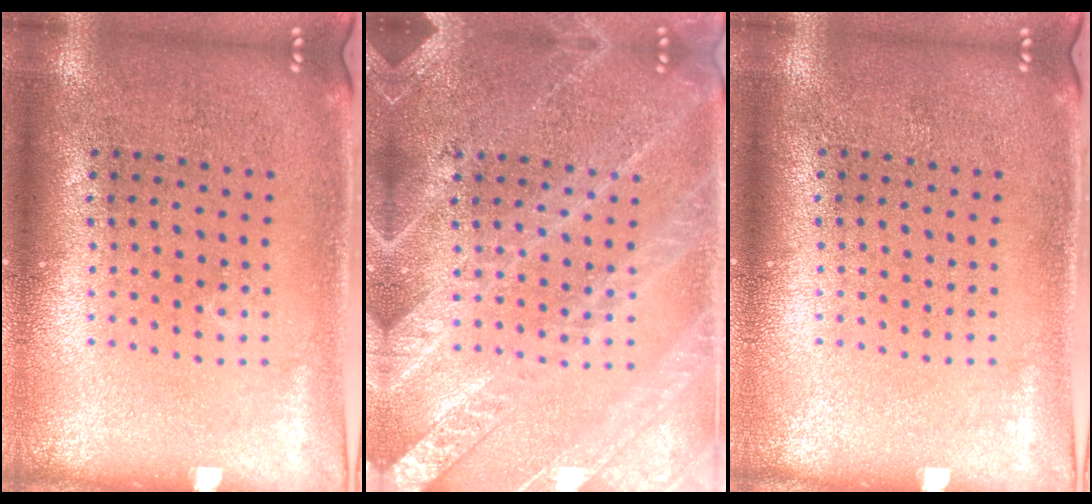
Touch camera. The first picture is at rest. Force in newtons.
{"total": 4.4, "press": 4.3, "slide": 0.7}
{"total": 0.0}